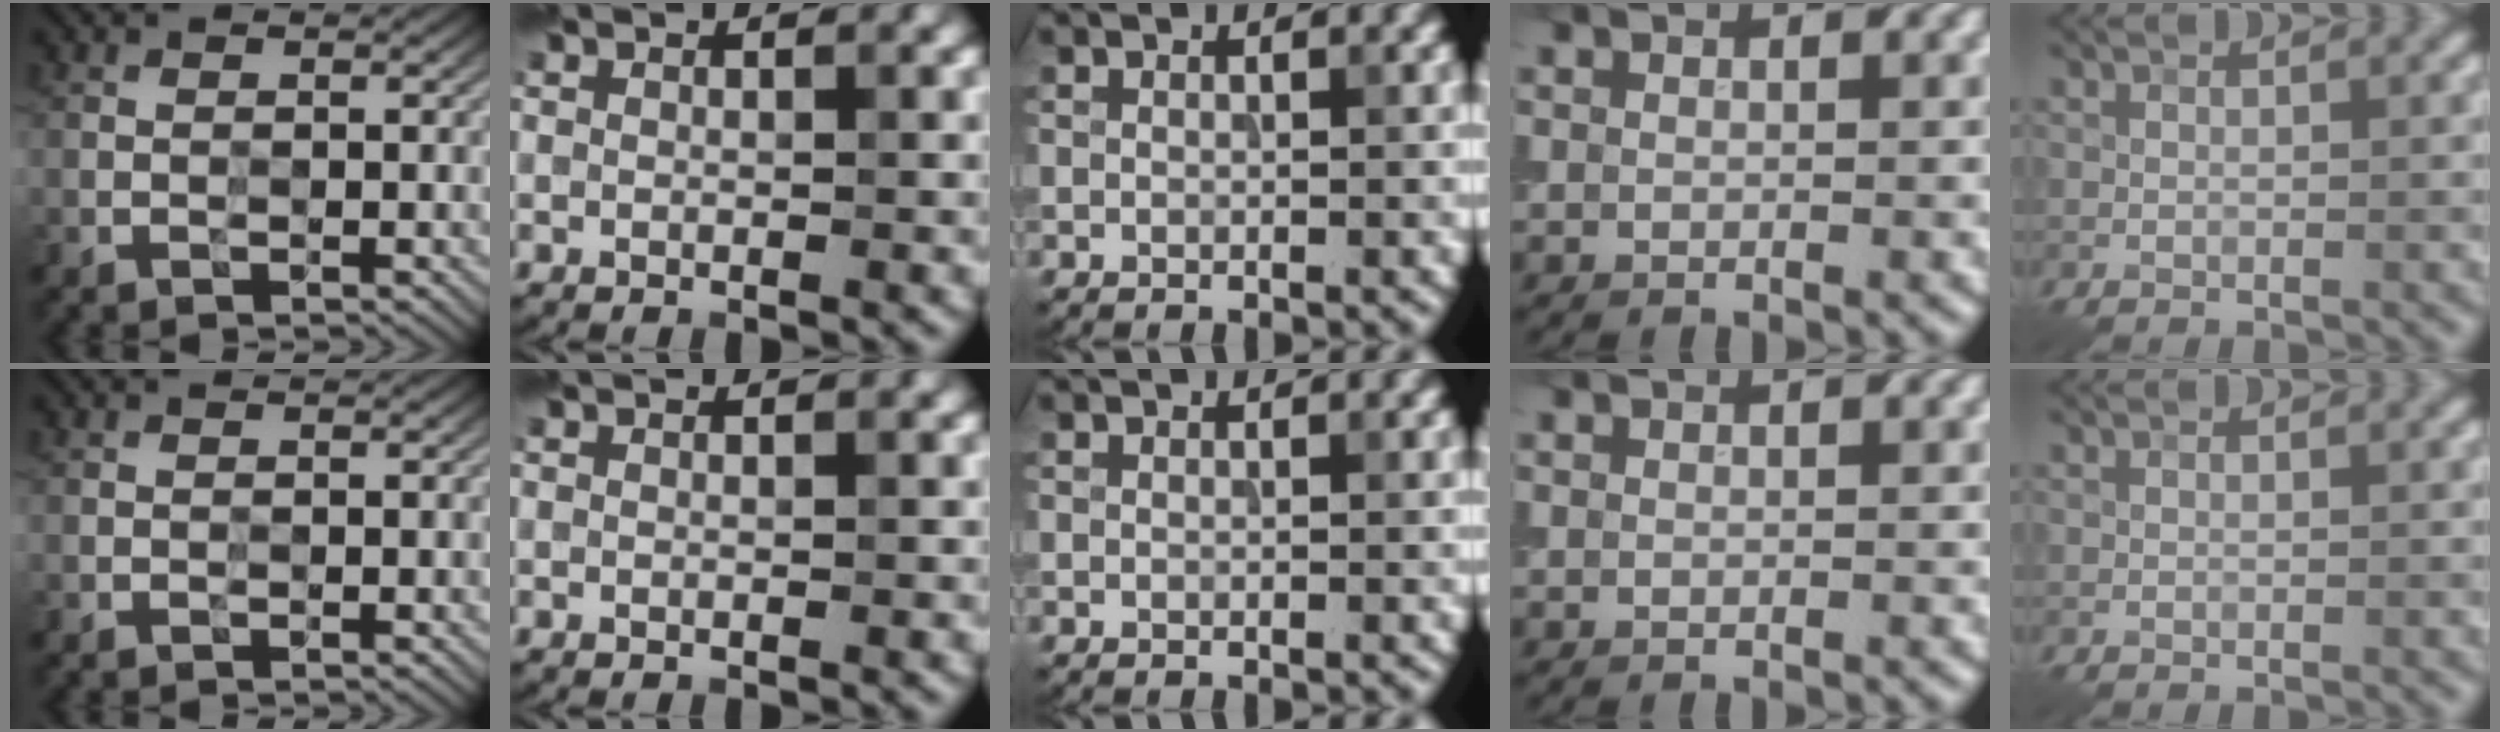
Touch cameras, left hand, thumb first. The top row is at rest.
{}